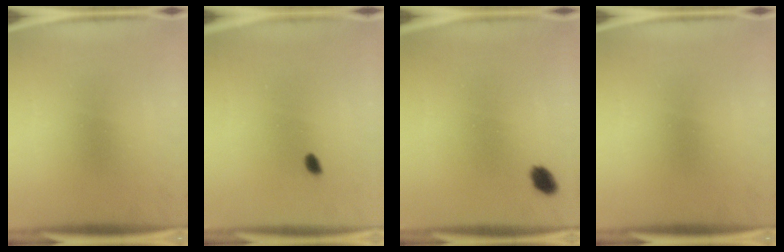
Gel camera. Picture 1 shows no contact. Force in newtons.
{"total": 1.3}
{"total": 2.8}
{"total": 0.0}